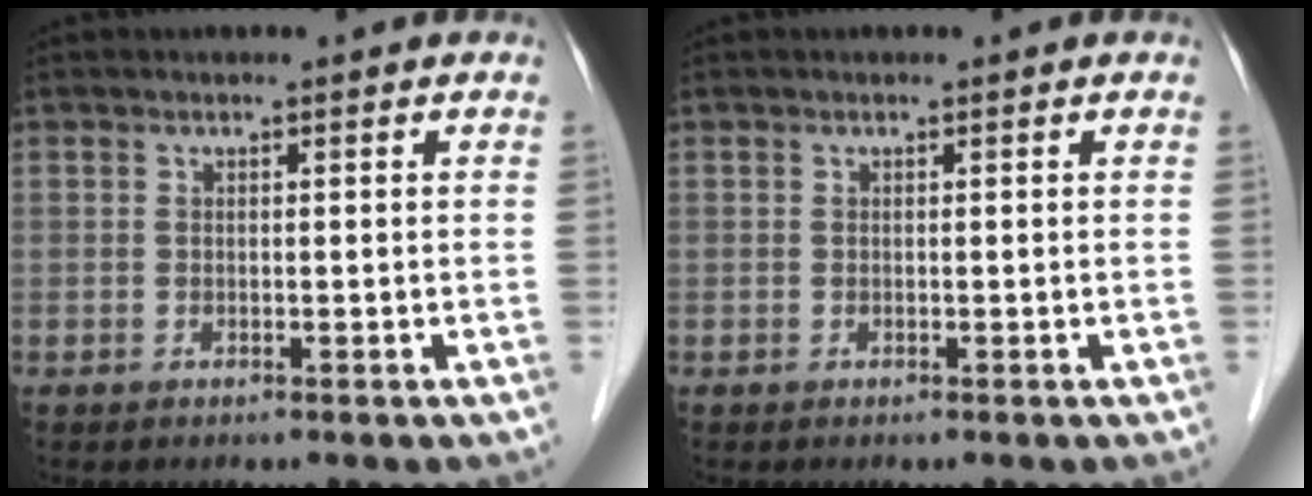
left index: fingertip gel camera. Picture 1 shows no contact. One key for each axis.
{"total": 0.0}